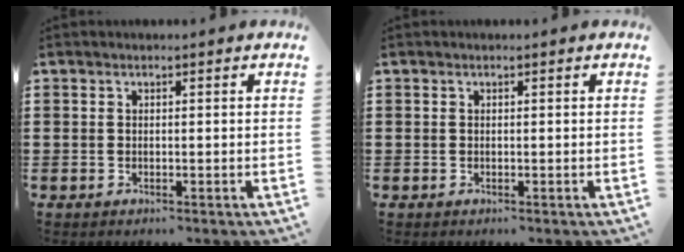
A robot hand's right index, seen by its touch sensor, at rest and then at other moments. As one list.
[{"total": 0.0}]